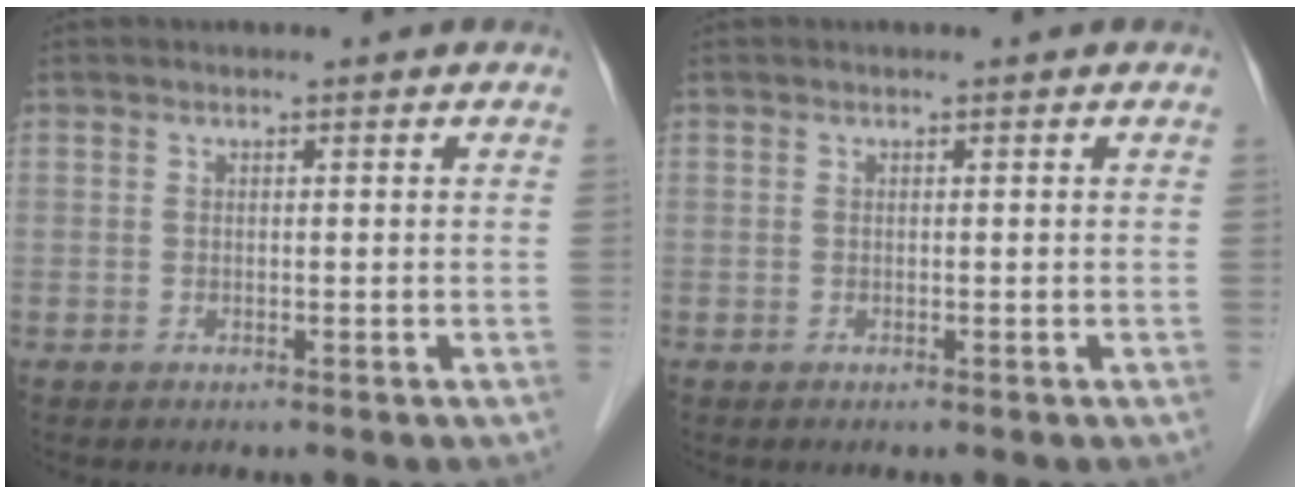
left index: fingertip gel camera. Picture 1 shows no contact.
{"total": 0.0}